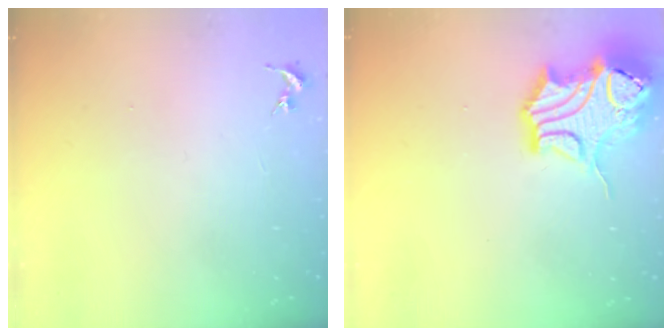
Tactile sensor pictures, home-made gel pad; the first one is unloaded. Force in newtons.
{"total": 15.2, "press": 15.0, "slide": 2.4}